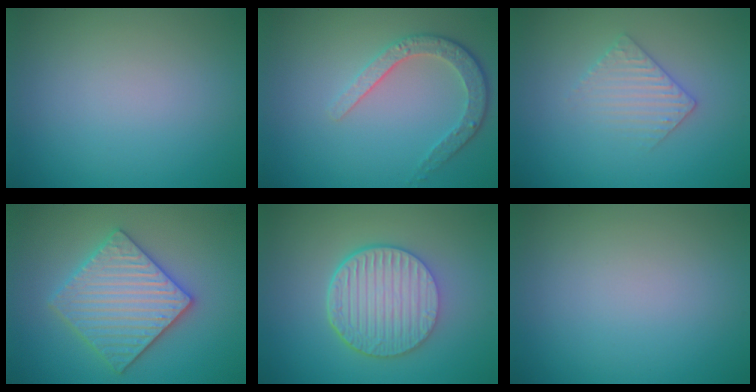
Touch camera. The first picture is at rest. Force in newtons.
{"total": 3.5, "press": 2.9, "slide": 2.0}
{"total": 2.5, "press": 2.4, "slide": 0.5}
{"total": 5.9, "press": 5.8, "slide": 1.1}
{"total": 6.6, "press": 4.7, "slide": 4.6}
{"total": 0.0}